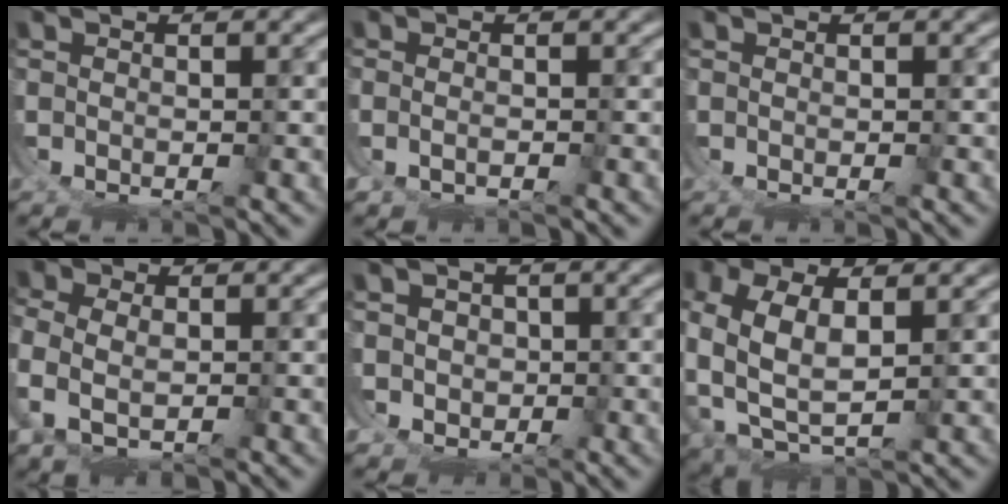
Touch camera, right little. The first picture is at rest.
{"total": 1.5, "force": [-0.6, 1.2, 0.7], "torque": [-0.024, -0.010, -0.005]}
{"total": 0.0}
{"total": 3.2, "force": [0.8, 2.2, 2.1], "torque": [-0.072, -0.008, 0.018]}
{"total": 1.7, "force": [1.5, 0.6, -0.6], "torque": [0.009, -0.010, 0.036]}
{"total": 5.5, "force": [2.0, 3.7, 3.6], "torque": [-0.120, -0.023, 0.045]}